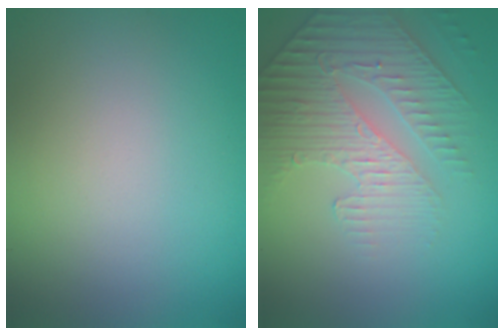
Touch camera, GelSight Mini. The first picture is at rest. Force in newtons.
{"total": 4.2, "press": 3.5, "slide": 2.4}